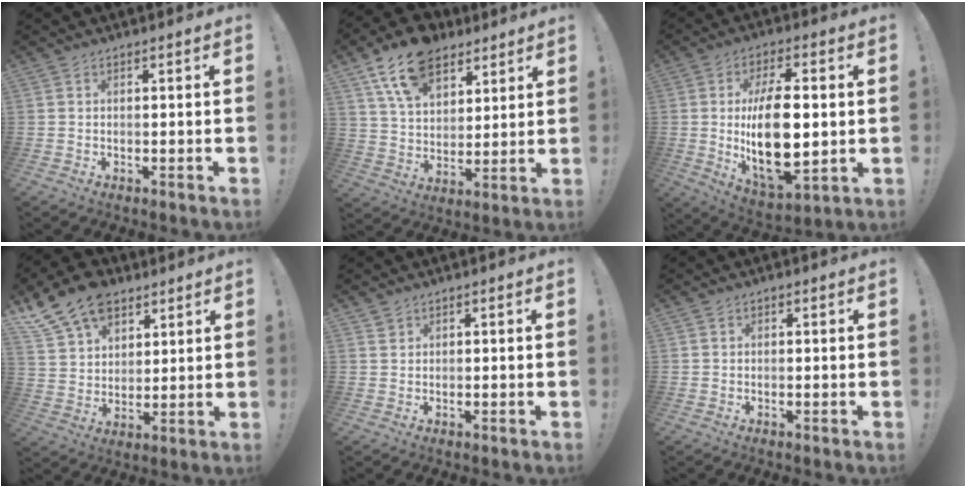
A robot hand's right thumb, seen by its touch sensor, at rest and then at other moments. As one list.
[{"total": 15.6, "force": [9.8, 9.6, 7.4], "torque": [-0.131, -0.052, 0.182]}, {"total": 20.7, "force": [0.5, 9.8, 18.2], "torque": [-0.343, -0.014, 0.009]}, {"total": 14.9, "force": [9.7, 9.5, 6.1], "torque": [-0.114, -0.055, 0.184]}, {"total": 1.2, "force": [1.0, 0.7, 0.2], "torque": [0.001, -0.006, 0.018]}, {"total": 0.7, "force": [0.3, 0.6, 0.1], "torque": [0.003, -0.001, 0.005]}]